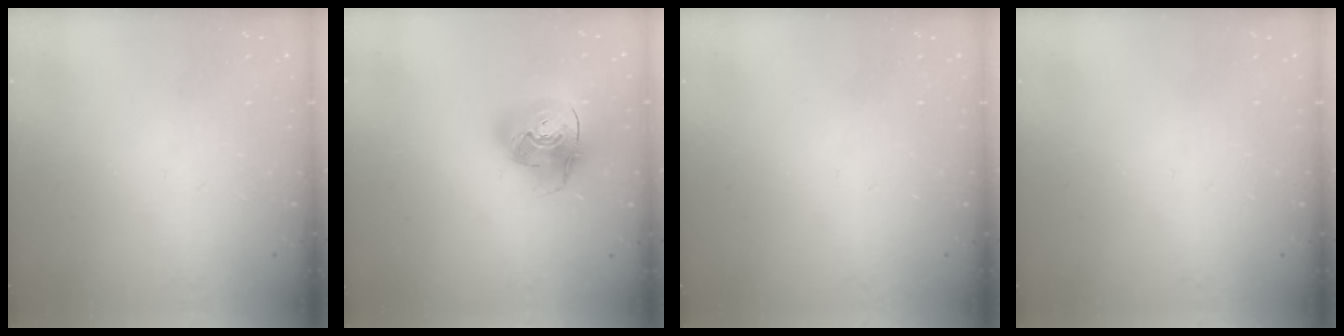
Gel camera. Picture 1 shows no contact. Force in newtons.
{"total": 13.7, "press": 13.6, "slide": 1.7}
{"total": 0.0}
{"total": 0.0}